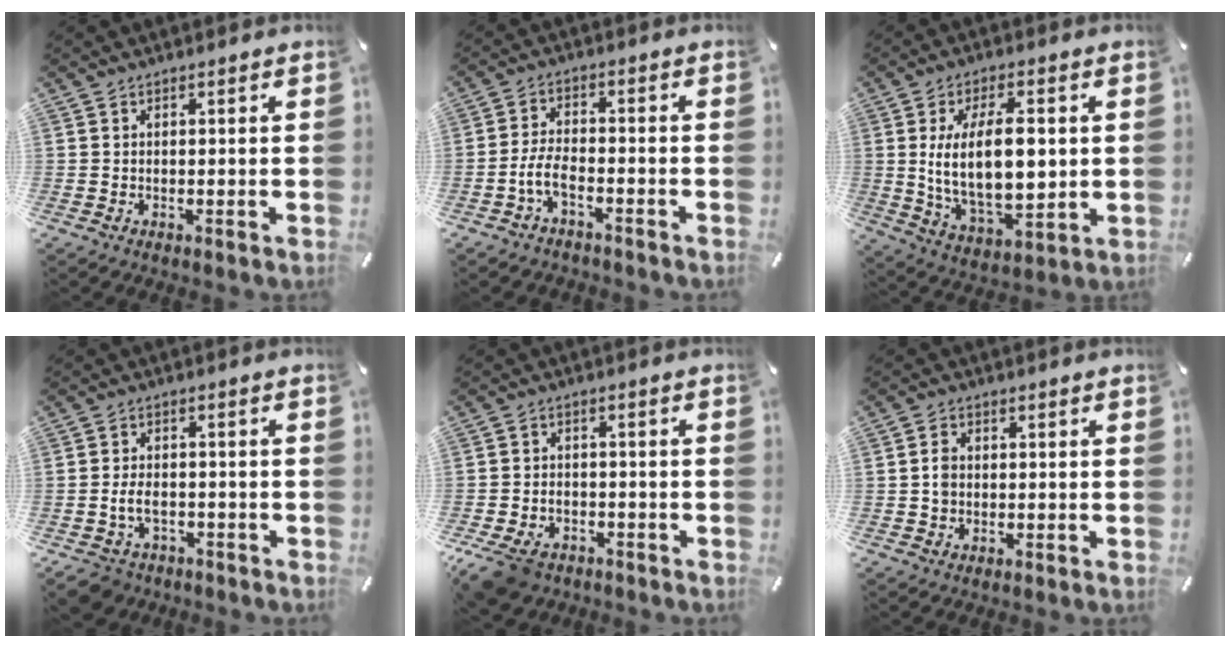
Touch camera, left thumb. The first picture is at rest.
{"total": 5.8, "force": [-3.1, 2.8, 4.1], "torque": [-0.094, 0.010, -0.061]}
{"total": 16.2, "force": [2.2, 8.0, 13.8], "torque": [-0.260, -0.013, 0.033]}
{"total": 5.8, "force": [-2.3, 4.2, 3.2], "torque": [-0.073, 0.011, -0.044]}
{"total": 7.5, "force": [-4.5, 5.0, 3.3], "torque": [-0.077, 0.019, -0.085]}
{"total": 3.2, "force": [-0.1, 2.7, 1.6], "torque": [-0.024, 0.006, -0.007]}